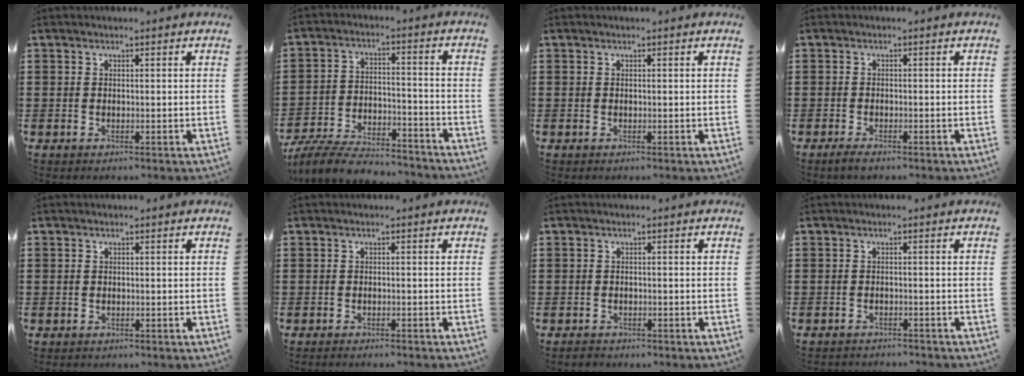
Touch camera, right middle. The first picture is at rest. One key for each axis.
{"total": 8.2, "fx": -7.8, "fy": 1.2, "fz": 2.3, "tx": -0.043, "ty": 0.017, "tz": -0.148}
{"total": 0.0}
{"total": 1.1, "fx": -0.8, "fy": 0.2, "fz": 0.7, "tx": -0.015, "ty": -0.003, "tz": -0.015}
{"total": 0.6, "fx": -0.4, "fy": 0.5, "fz": -0.1, "tx": 0.001, "ty": 0.003, "tz": -0.010}
{"total": 0.9, "fx": -0.9, "fy": -0.1, "fz": 0.0, "tx": -0.004, "ty": -0.001, "tz": -0.018}
{"total": 1.1, "fx": -0.9, "fy": 0.6, "fz": -0.1, "tx": -0.001, "ty": 0.003, "tz": -0.022}
{"total": 1.4, "fx": -1.4, "fy": 0.0, "fz": -0.1, "tx": -0.005, "ty": 0.002, "tz": -0.030}